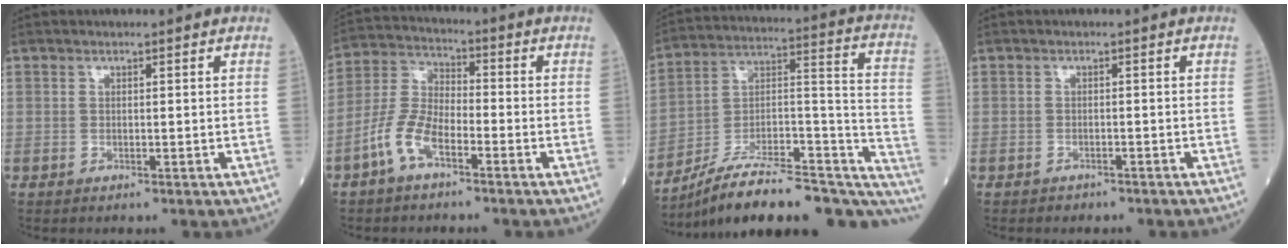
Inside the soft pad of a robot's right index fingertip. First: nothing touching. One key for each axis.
{"total": 7.7, "fx": -4.1, "fy": 3.0, "fz": 5.7, "tx": -0.134, "ty": 0.012, "tz": -0.086}
{"total": 27.2, "fx": -21.9, "fy": 7.2, "fz": 14.4, "tx": -0.156, "ty": 0.042, "tz": -0.324}
{"total": 1.4, "fx": -1.2, "fy": 0.7, "fz": 0.2, "tx": -0.011, "ty": 0.000, "tz": -0.016}